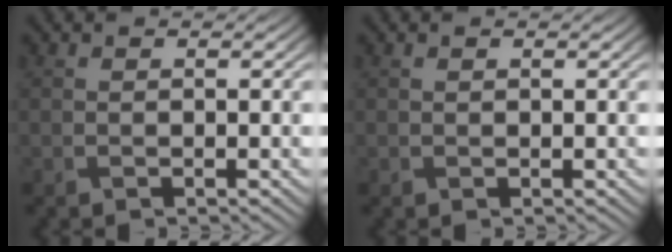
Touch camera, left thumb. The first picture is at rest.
{"total": 0.0}